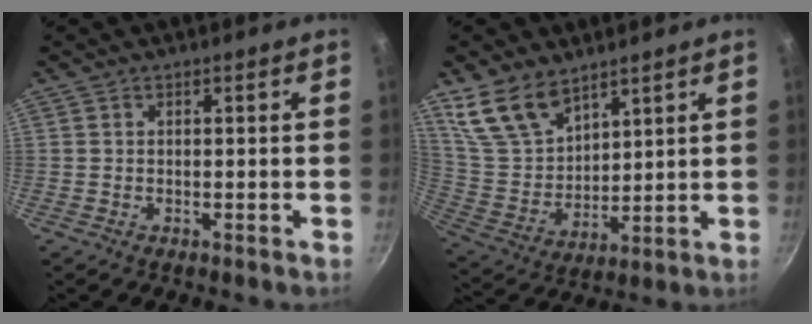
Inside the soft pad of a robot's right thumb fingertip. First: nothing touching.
{"total": 12.2, "force": [8.6, 6.7, 5.5], "torque": [-0.092, -0.038, 0.186]}